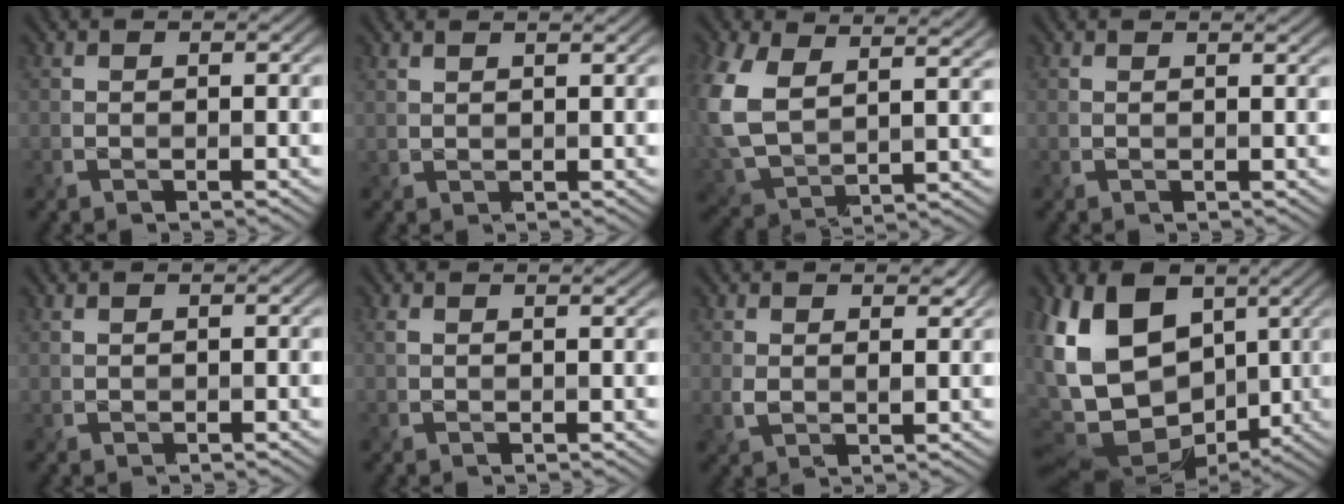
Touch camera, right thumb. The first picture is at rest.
{"total": 1.5, "force": [1.4, 0.1, 0.5], "torque": [-0.012, 0.000, 0.028]}
{"total": 13.3, "force": [5.4, 7.4, 9.7], "torque": [-0.248, -0.002, 0.106]}
{"total": 1.1, "force": [0.8, -0.1, 0.7], "torque": [-0.012, -0.006, 0.011]}
{"total": 0.7, "force": [0.7, 0.0, 0.0], "torque": [-0.009, 0.001, 0.019]}
{"total": 1.9, "force": [1.5, 0.3, 1.2], "torque": [-0.026, -0.002, 0.028]}
{"total": 2.5, "force": [1.6, 1.3, 1.4], "torque": [-0.033, -0.006, 0.032]}
{"total": 17.8, "force": [0.8, 12.3, 12.9], "torque": [-0.290, -0.016, 0.037]}